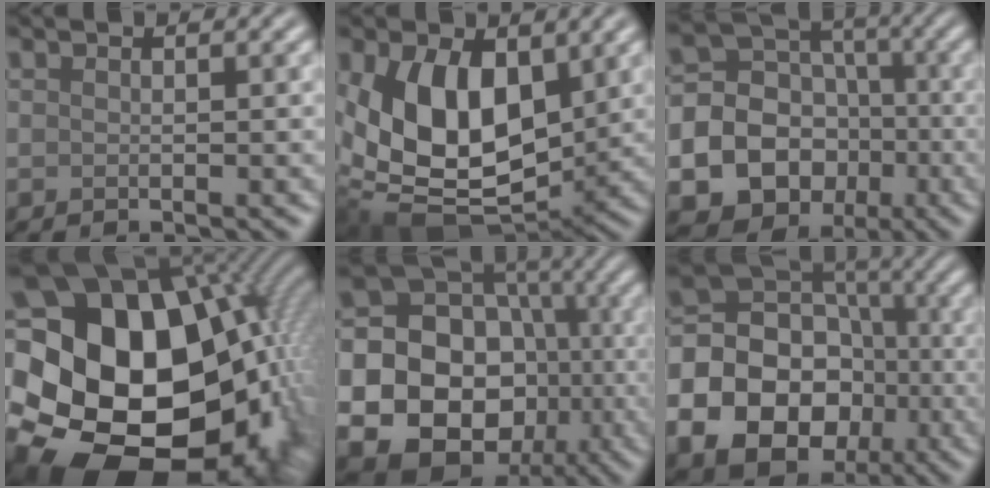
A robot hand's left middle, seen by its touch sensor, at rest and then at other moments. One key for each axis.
{"total": 10.3, "fx": 1.7, "fy": 6.3, "fz": 8.0, "tx": -0.160, "ty": -0.020, "tz": 0.034}
{"total": 20.5, "fx": -6.6, "fy": 18.7, "fz": 5.4, "tx": -0.152, "ty": -0.039, "tz": -0.125}
{"total": 24.3, "fx": -1.6, "fy": 18.2, "fz": 16.0, "tx": -0.291, "ty": -0.031, "tz": -0.056}
{"total": 25.2, "fx": -5.8, "fy": 22.7, "fz": 9.4, "tx": -0.194, "ty": -0.030, "tz": -0.128}
{"total": 16.2, "fx": -4.6, "fy": 13.7, "fz": 7.3, "tx": -0.163, "ty": -0.012, "tz": -0.092}